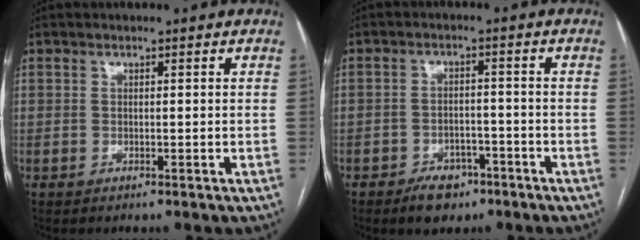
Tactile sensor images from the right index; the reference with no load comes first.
{"total": 5.2, "force": [-3.5, 3.2, 2.1], "torque": [-0.033, 0.005, -0.049]}